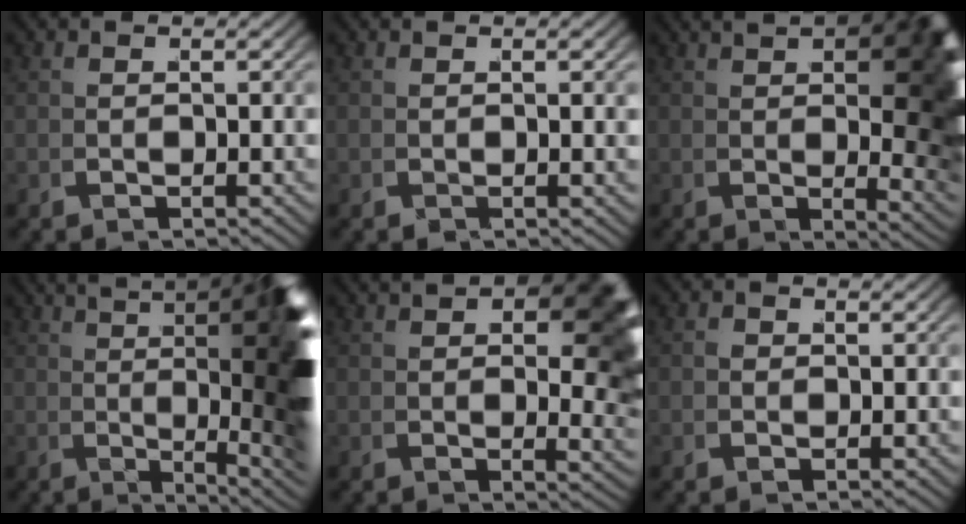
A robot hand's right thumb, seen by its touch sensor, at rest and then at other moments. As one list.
[{"total": 1.0, "force": [0.2, 0.4, 0.9], "torque": [-0.024, 0.001, 0.004]}, {"total": 17.0, "force": [2.6, 6.9, 15.4], "torque": [-0.168, -0.010, 0.046]}, {"total": 24.0, "force": [3.0, 8.8, 22.1], "torque": [-0.280, -0.003, 0.043]}, {"total": 12.5, "force": [2.6, 5.7, 10.7], "torque": [-0.106, -0.007, 0.039]}, {"total": 0.7, "force": [0.1, 0.6, 0.3], "torque": [-0.013, -0.003, 0.002]}]